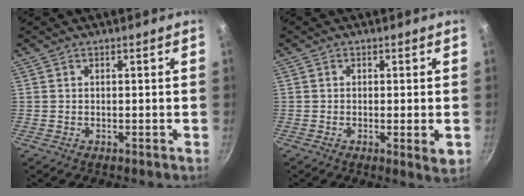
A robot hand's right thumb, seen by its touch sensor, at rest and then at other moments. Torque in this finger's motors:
{"motor_torque": [-0.58, 0.00, -0.23, 0.01, -0.03]}